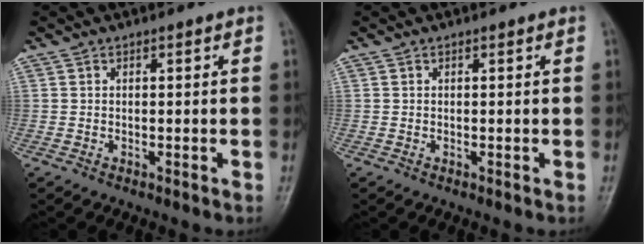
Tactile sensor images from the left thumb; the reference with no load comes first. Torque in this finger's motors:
{"motor_torque": [0.00, 0.00, -0.04, 0.04, 0.00]}